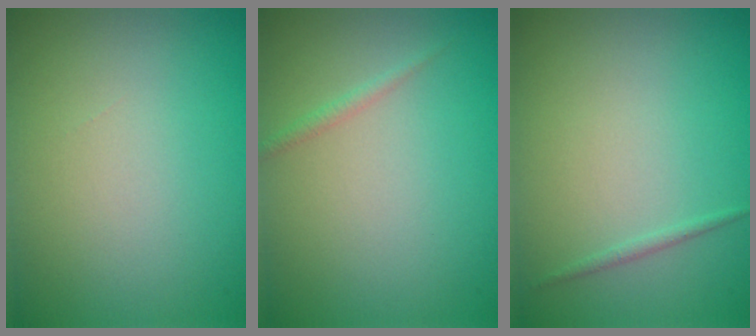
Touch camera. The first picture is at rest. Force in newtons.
{"total": 0.8, "press": 0.8, "slide": 0.1}
{"total": 0.6, "press": 0.6, "slide": 0.1}